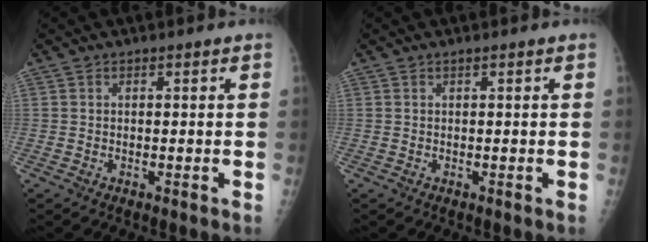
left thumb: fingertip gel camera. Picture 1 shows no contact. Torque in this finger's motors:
{"motor_torque": [0.01, -0.06, -0.18, -0.02, -0.01]}